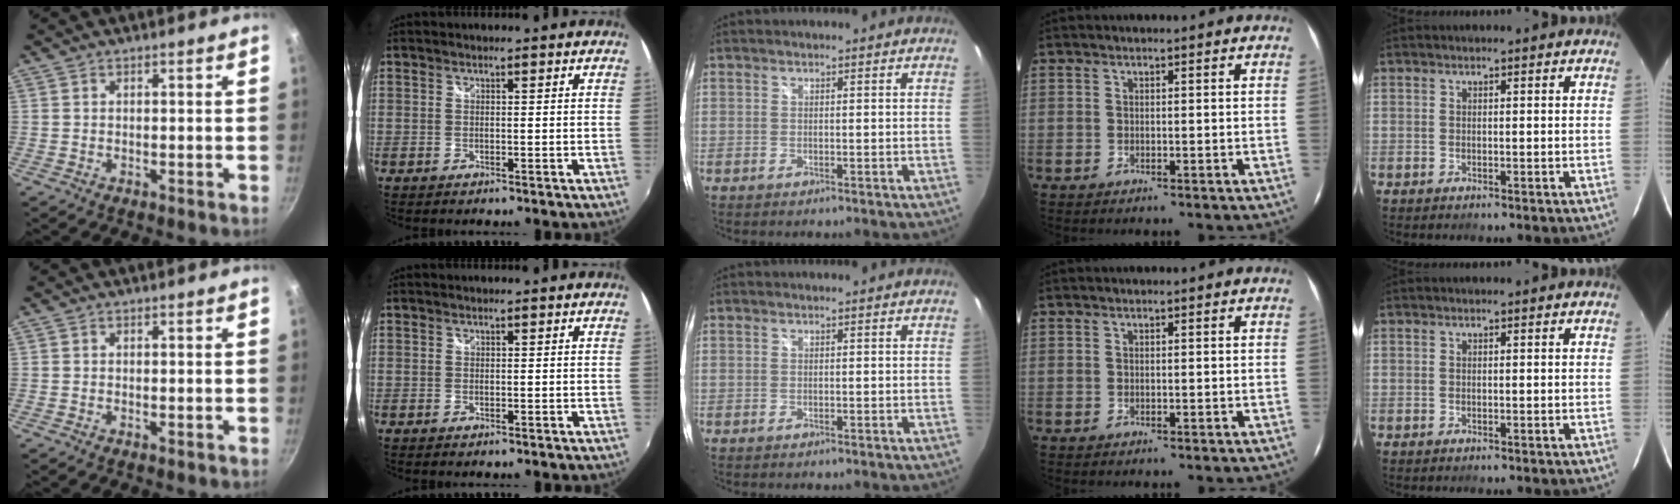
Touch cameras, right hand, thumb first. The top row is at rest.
{}